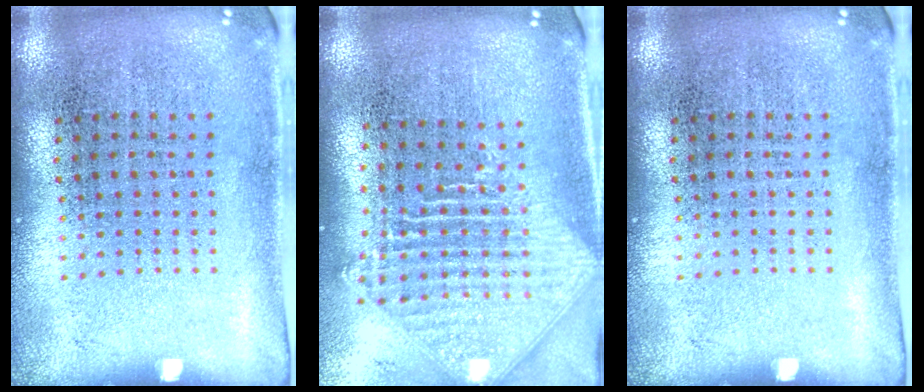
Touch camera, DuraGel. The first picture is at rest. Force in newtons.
{"total": 2.3, "press": 1.8, "slide": 1.4}
{"total": 0.0}